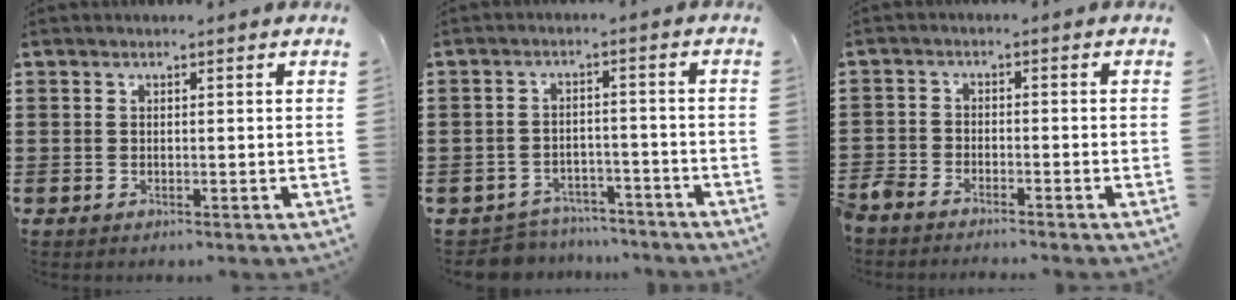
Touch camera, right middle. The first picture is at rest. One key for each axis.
{"total": 4.5, "fx": -4.4, "fy": 0.8, "fz": -0.2, "tx": -0.004, "ty": 0.006, "tz": -0.093}
{"total": 3.0, "fx": -3.0, "fy": 0.4, "fz": 0.2, "tx": -0.023, "ty": -0.003, "tz": -0.068}